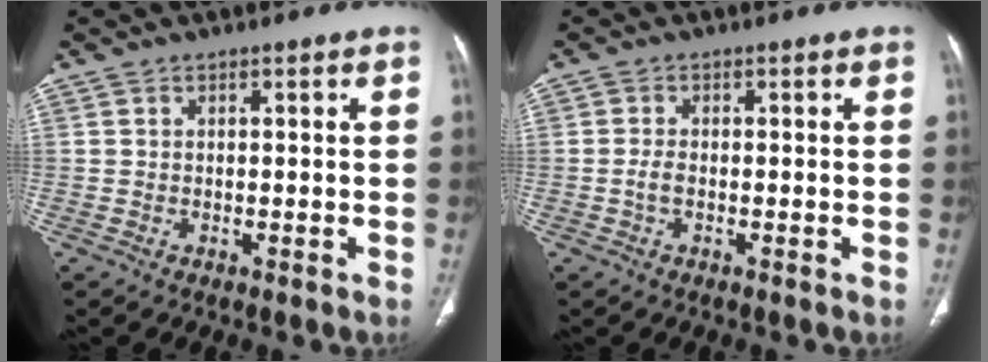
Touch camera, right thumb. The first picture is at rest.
{"total": 1.8, "force": [-0.5, 0.9, 1.5], "torque": [-0.036, 0.003, -0.012]}